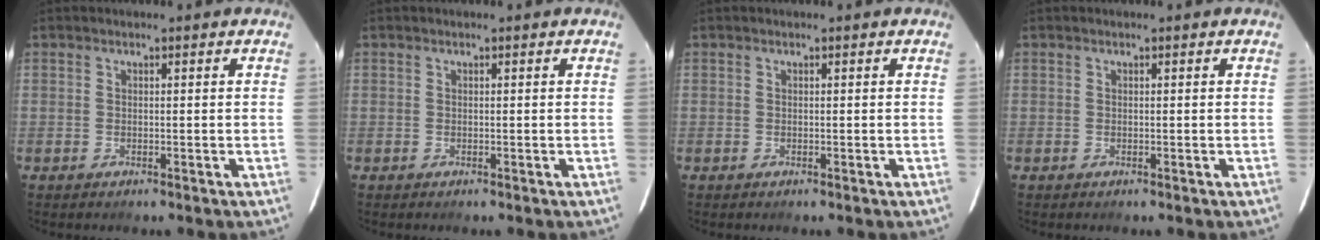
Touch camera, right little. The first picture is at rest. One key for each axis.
{"total": 0.0}
{"total": 0.0}
{"total": 0.0}